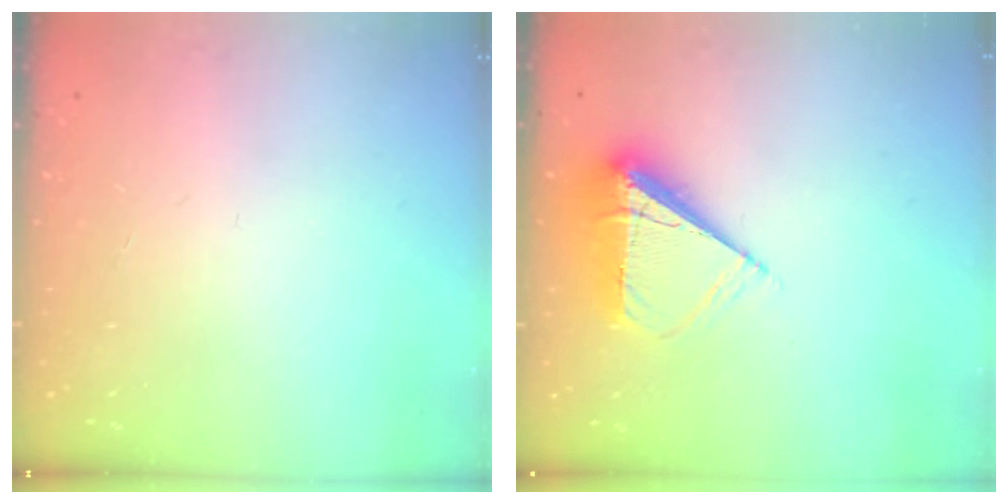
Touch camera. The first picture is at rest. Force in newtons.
{"total": 10.7, "press": 10.6, "slide": 1.5}